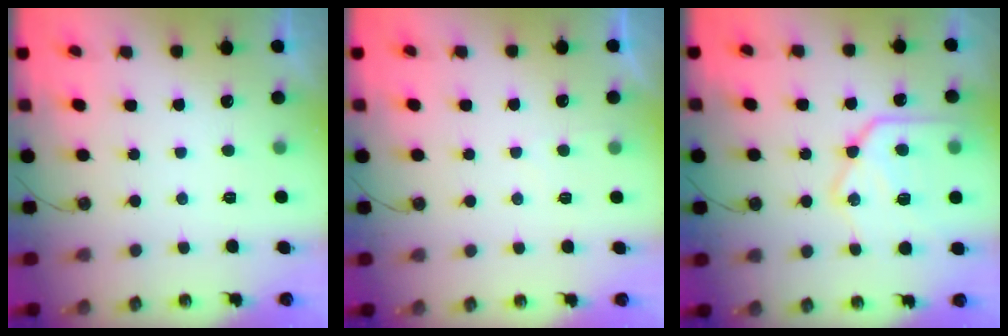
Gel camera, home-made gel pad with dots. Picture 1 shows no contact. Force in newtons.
{"total": 2.0, "press": 2.0, "slide": 0.3}
{"total": 18.3, "press": 18.3, "slide": 1.4}